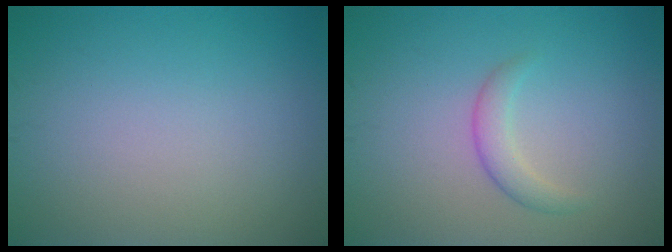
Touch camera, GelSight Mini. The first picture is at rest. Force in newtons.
{"total": 1.9, "press": 1.9, "slide": 0.1}